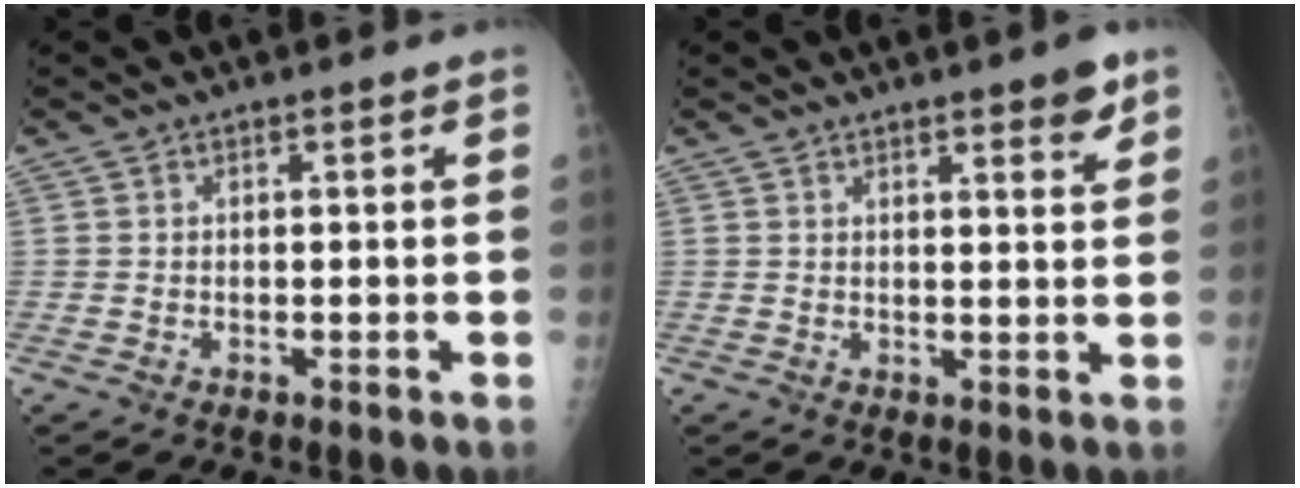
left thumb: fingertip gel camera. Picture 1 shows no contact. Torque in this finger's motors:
{"motor_torque": [0.08, 0.17, 0.14, 0.00, 0.04]}